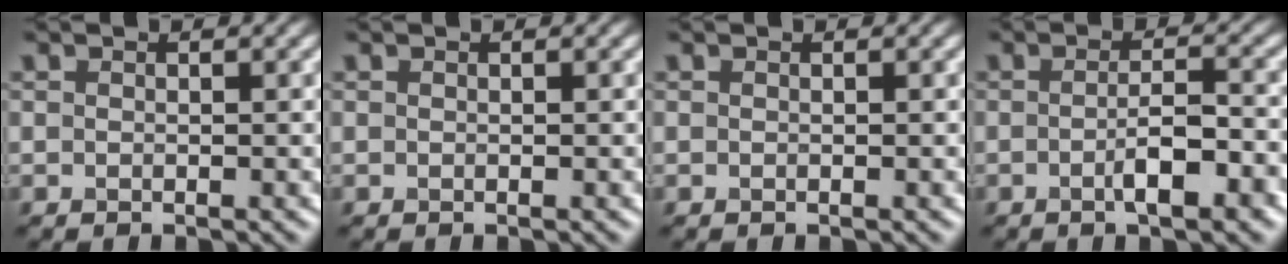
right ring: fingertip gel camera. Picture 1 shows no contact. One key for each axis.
{"total": 0.0}
{"total": 0.0}
{"total": 3.7, "fx": -1.1, "fy": 0.9, "fz": 3.4, "tx": -0.059, "ty": 0.002, "tz": -0.019}